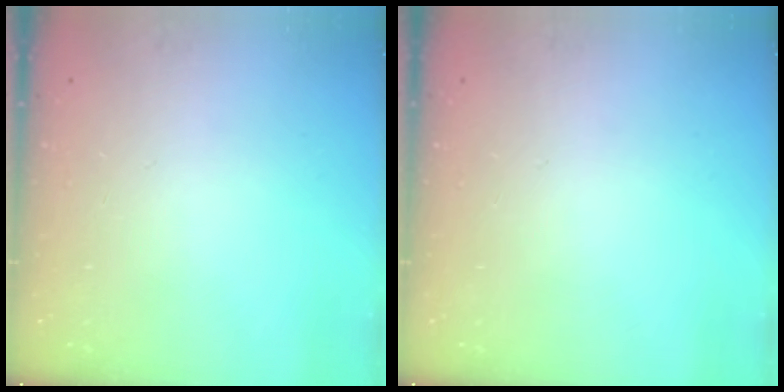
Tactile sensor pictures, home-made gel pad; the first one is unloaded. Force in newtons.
{"total": 0.0}